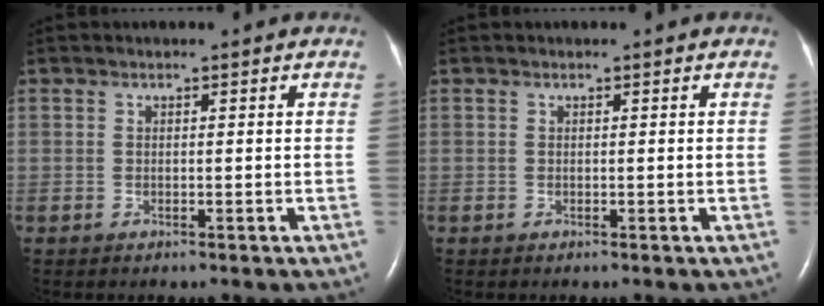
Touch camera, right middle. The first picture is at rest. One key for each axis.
{"total": 0.0}